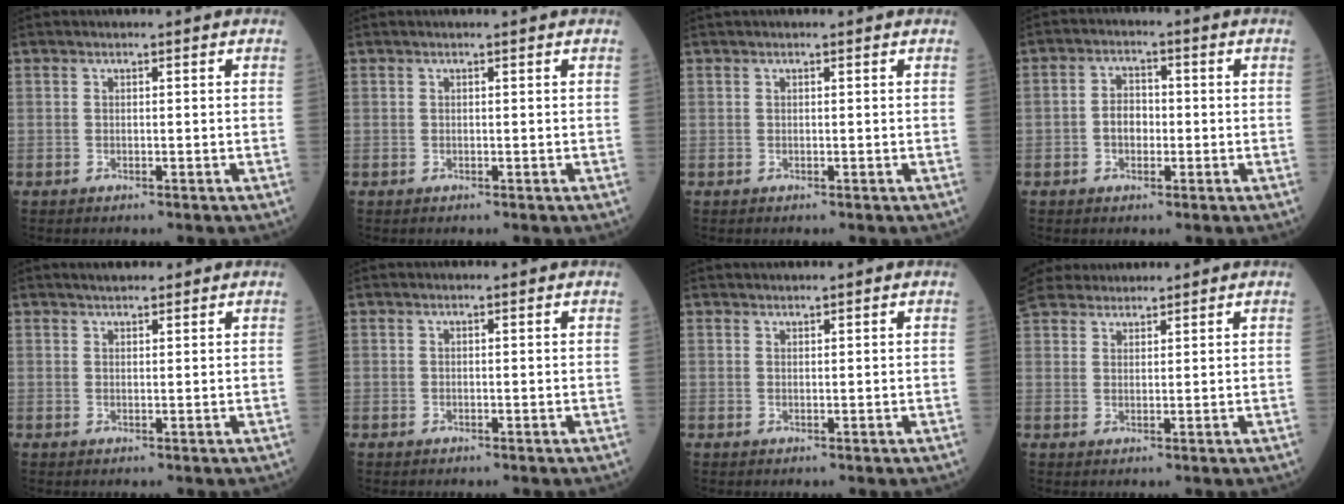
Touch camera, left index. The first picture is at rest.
{"total": 0.7, "force": [0.6, -0.1, 0.3], "torque": [-0.004, 0.004, 0.011]}
{"total": 1.2, "force": [1.1, 0.1, 0.5], "torque": [-0.008, 0.021, 0.020]}
{"total": 3.7, "force": [-1.0, 2.6, 2.4], "torque": [-0.048, 0.009, -0.020]}
{"total": 2.4, "force": [2.1, 0.7, 0.9], "torque": [-0.017, 0.013, 0.034]}
{"total": 0.0}
{"total": 0.9, "force": [0.9, -0.1, 0.1], "torque": [-0.005, 0.010, 0.021]}
{"total": 10.3, "force": [9.2, 3.5, 3.3], "torque": [-0.081, 0.043, 0.180]}